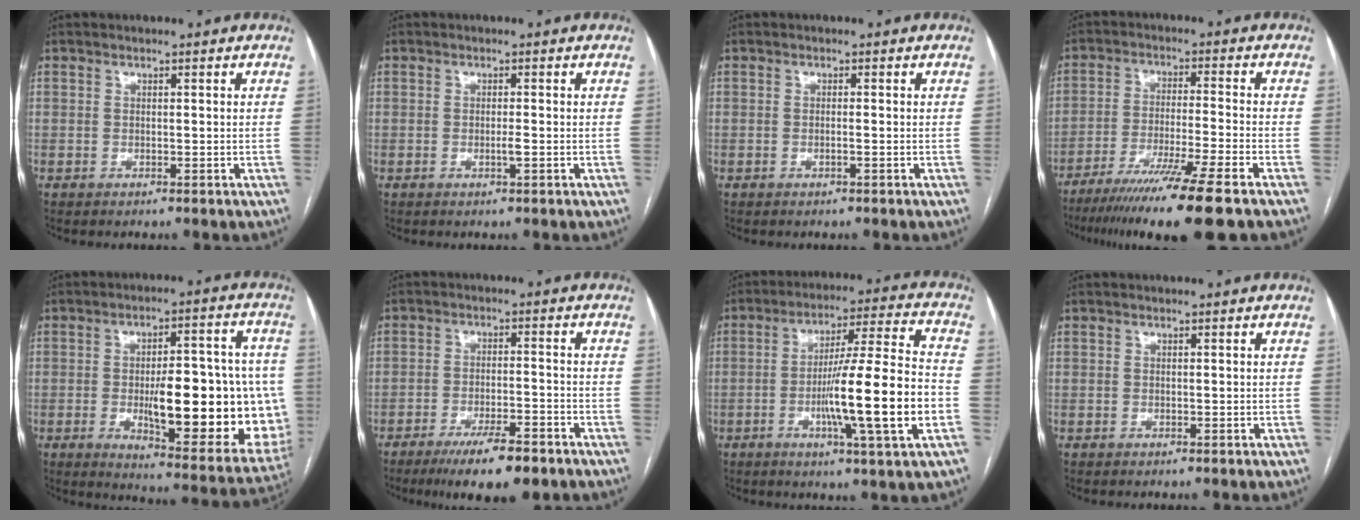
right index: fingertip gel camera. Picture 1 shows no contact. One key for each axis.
{"total": 1.2, "fx": -0.3, "fy": 0.0, "fz": 1.2, "tx": -0.026, "ty": -0.003, "tz": -0.005}
{"total": 0.7, "fx": -0.2, "fy": -0.1, "fz": 0.6, "tx": -0.014, "ty": 0.000, "tz": -0.003}
{"total": 14.7, "fx": -10.9, "fy": -1.8, "fz": 9.7, "tx": -0.158, "ty": -0.047, "tz": -0.176}
{"total": 22.8, "fx": -2.8, "fy": 6.6, "fz": 21.7, "tx": -0.237, "ty": 0.013, "tz": -0.017}
{"total": 9.6, "fx": -6.7, "fy": 1.9, "fz": 6.6, "tx": -0.106, "ty": -0.015, "tz": -0.107}
{"total": 16.9, "fx": -4.0, "fy": -0.4, "fz": 16.4, "tx": -0.273, "ty": -0.005, "tz": -0.068}
{"total": 0.0}